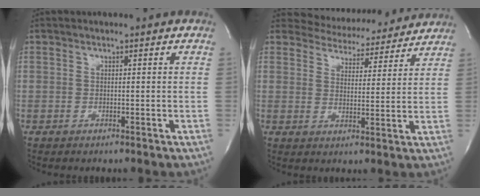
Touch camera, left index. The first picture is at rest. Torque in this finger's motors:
{"motor_torque": [0.47, -0.51, -0.17, -0.06]}